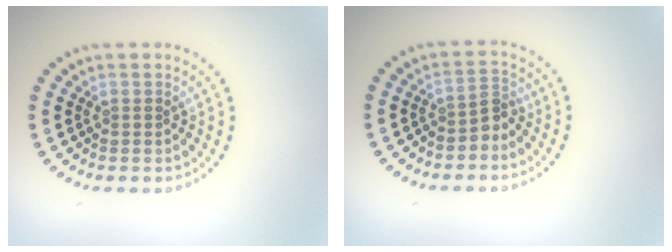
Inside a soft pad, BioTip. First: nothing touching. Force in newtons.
{"total": 1.9, "press": 1.4, "slide": 1.2}